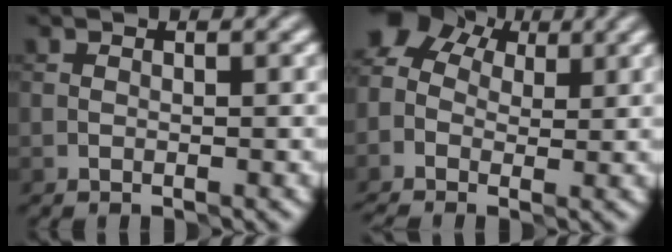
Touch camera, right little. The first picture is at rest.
{"total": 7.7, "force": [1.1, 5.6, 5.1], "torque": [-0.109, 0.032, 0.008]}